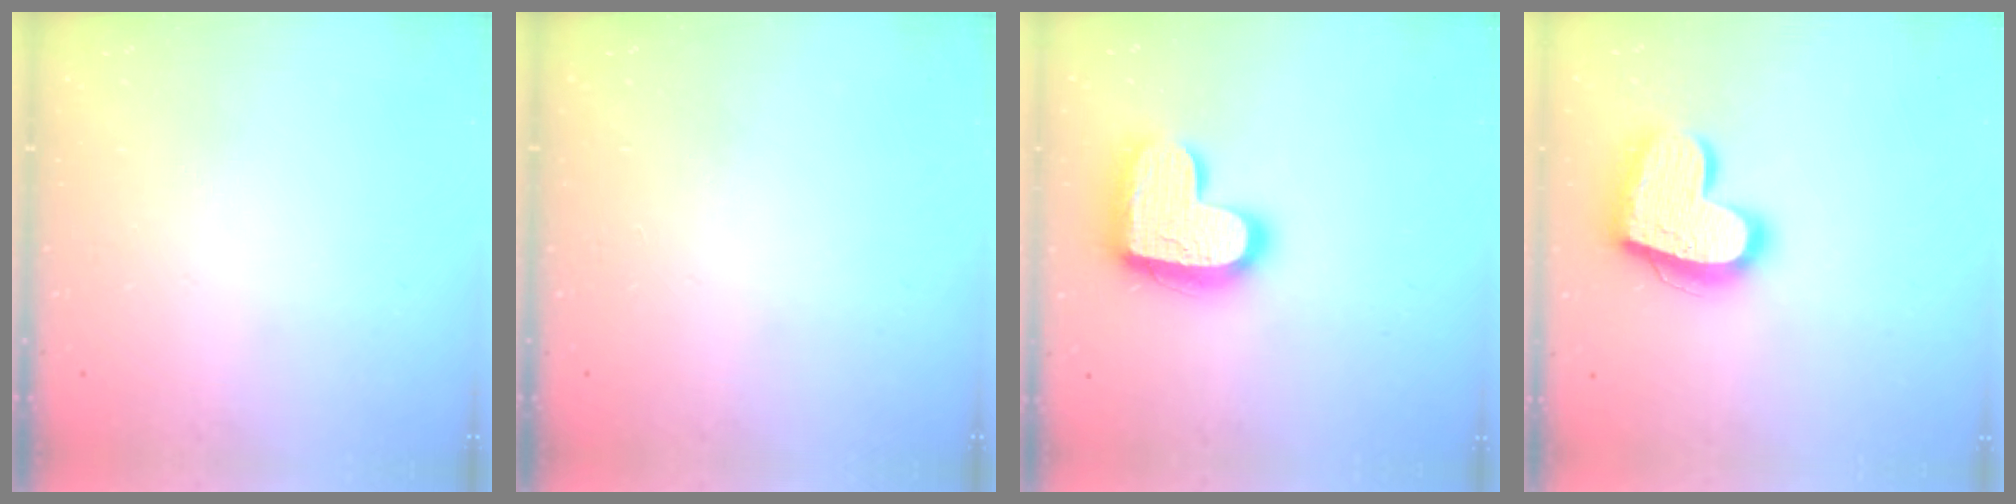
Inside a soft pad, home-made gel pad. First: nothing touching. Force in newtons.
{"total": 0.0}
{"total": 19.4, "press": 19.3, "slide": 1.4}
{"total": 20.2, "press": 20.2, "slide": 1.5}